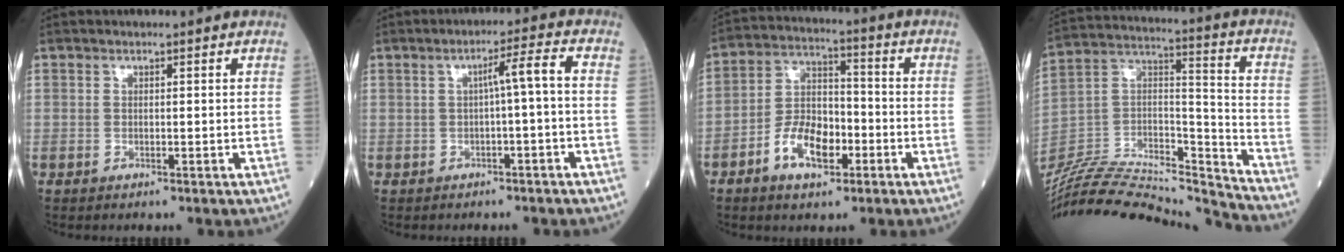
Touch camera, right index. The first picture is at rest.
{"total": 4.0, "force": [-0.5, -0.3, 3.9], "torque": [-0.061, 0.013, -0.006]}
{"total": 9.4, "force": [-4.1, 4.8, 7.0], "torque": [-0.136, 0.016, -0.074]}
{"total": 27.3, "force": [-26.0, 3.1, 7.6], "torque": [-0.158, 0.016, -0.422]}